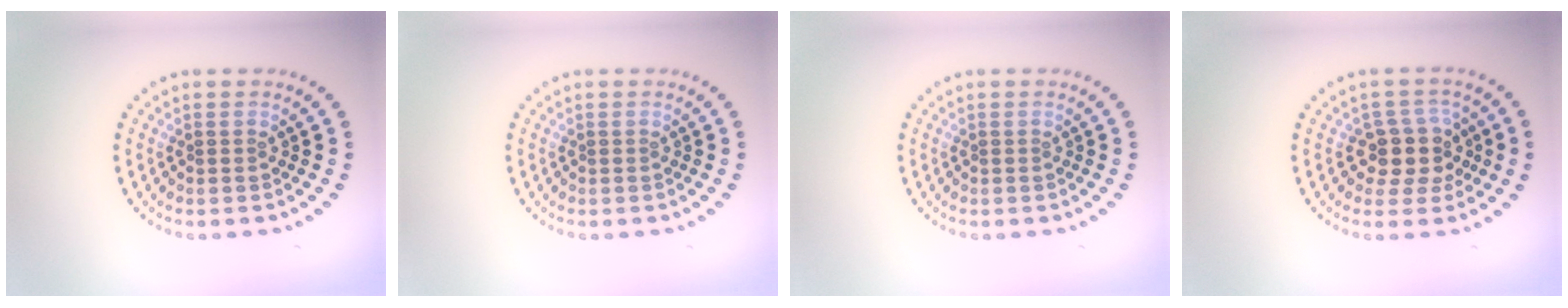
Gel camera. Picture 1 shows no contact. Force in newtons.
{"total": 0.0}
{"total": 0.0}
{"total": 3.4, "press": 2.9, "slide": 1.6}